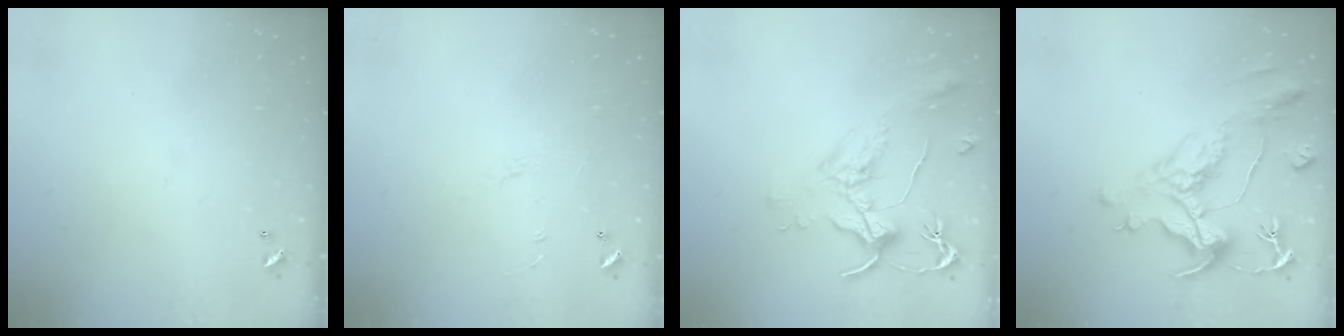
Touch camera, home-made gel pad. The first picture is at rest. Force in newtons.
{"total": 5.5, "press": 5.5, "slide": 0.5}
{"total": 1.6, "press": 1.5, "slide": 0.7}
{"total": 1.9, "press": 0.9, "slide": 1.7}